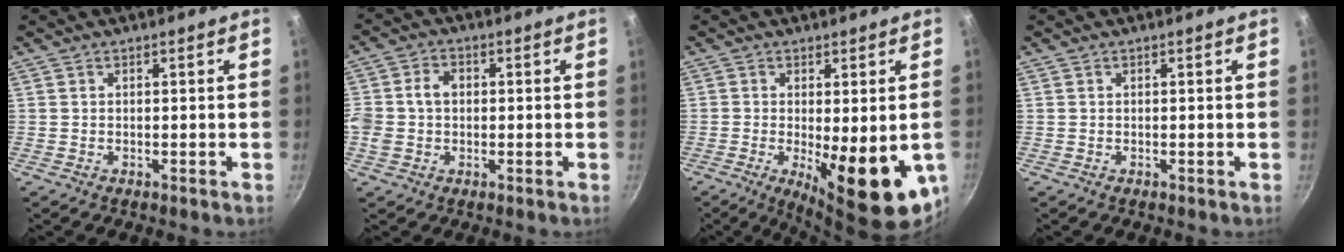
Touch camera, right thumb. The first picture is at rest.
{"total": 6.2, "force": [0.0, 4.9, 3.7], "torque": [-0.063, 0.013, -0.009]}
{"total": 15.1, "force": [-3.3, 5.1, 13.8], "torque": [-0.172, -0.016, -0.031]}
{"total": 0.0}